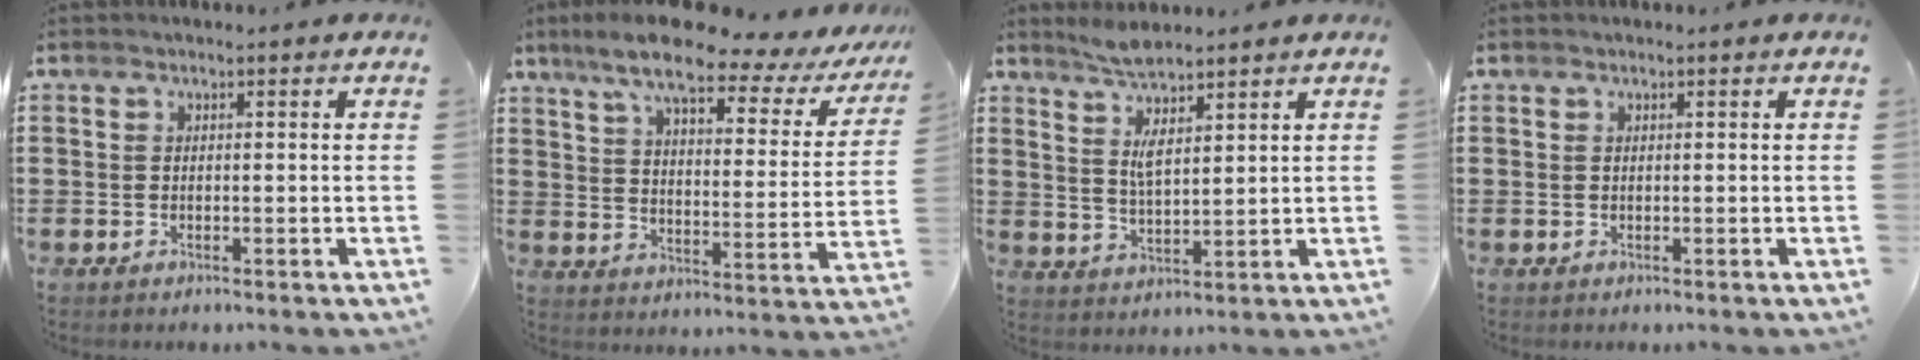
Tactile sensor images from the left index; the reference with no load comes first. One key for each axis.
{"total": 10.2, "fx": 7.8, "fy": 1.5, "fz": 6.5, "tx": -0.139, "ty": -0.037, "tz": 0.124}
{"total": 5.3, "fx": 3.7, "fy": 1.3, "fz": 3.6, "tx": -0.080, "ty": -0.001, "tz": 0.065}
{"total": 0.0}